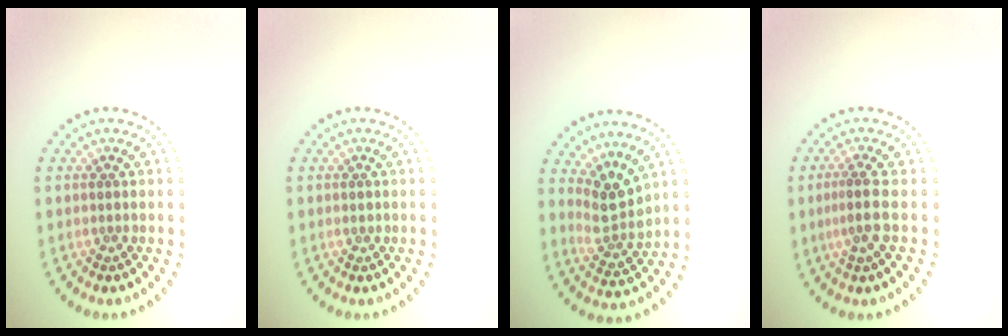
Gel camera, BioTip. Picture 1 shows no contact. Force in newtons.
{"total": 0.6, "press": 0.6, "slide": 0.1}
{"total": 2.9, "press": 2.4, "slide": 1.7}
{"total": 2.0, "press": 1.5, "slide": 1.3}